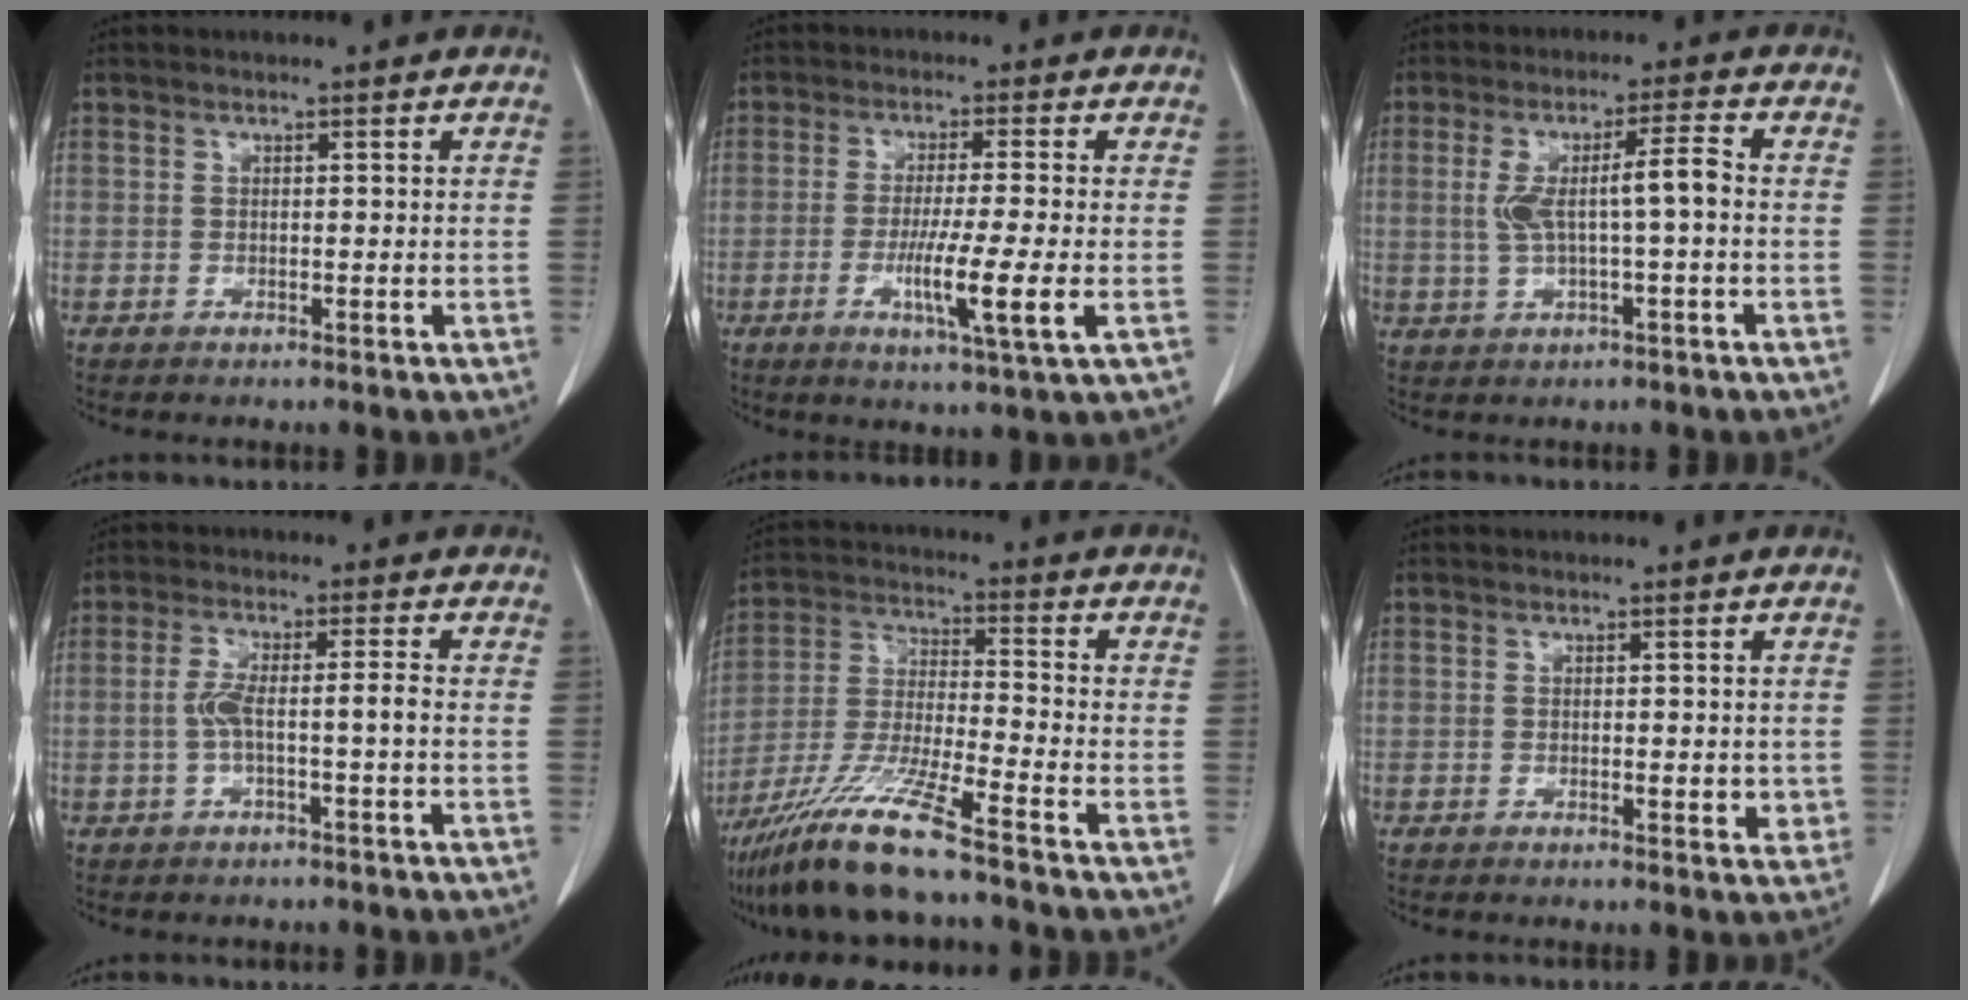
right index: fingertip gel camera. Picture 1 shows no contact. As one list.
[{"total": 8.7, "force": [-2.2, -0.6, 8.4], "torque": [-0.148, -0.024, -0.039]}, {"total": 6.9, "force": [0.1, 0.8, 6.9], "torque": [-0.133, 0.019, 0.005]}, {"total": 4.6, "force": [-0.9, 0.3, 4.5], "torque": [-0.094, 0.018, -0.011]}, {"total": 12.7, "force": [-9.4, -0.7, 8.5], "torque": [-0.176, -0.029, -0.180]}, {"total": 2.6, "force": [-0.2, 1.2, 2.3], "torque": [-0.026, -0.002, 0.001]}]